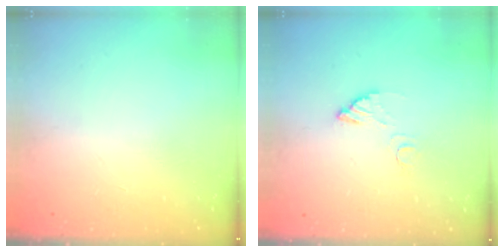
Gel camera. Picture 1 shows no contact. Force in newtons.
{"total": 4.4, "press": 4.4, "slide": 0.2}